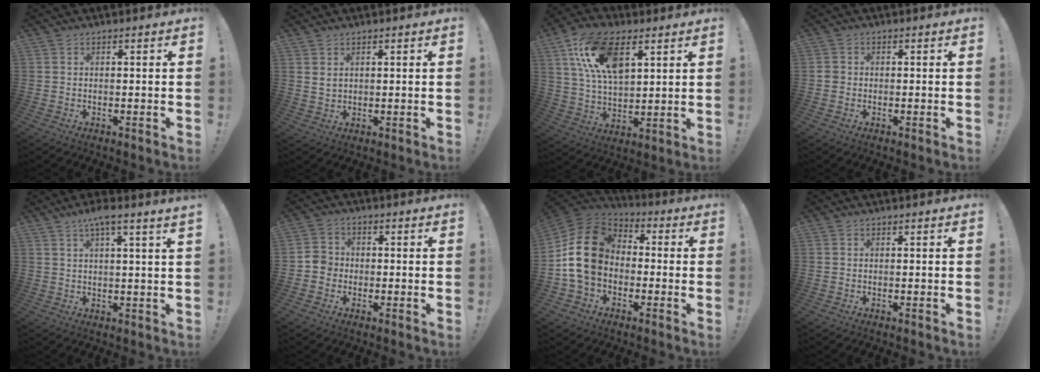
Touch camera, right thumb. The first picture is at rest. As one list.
[{"total": 2.1, "force": [1.2, 1.3, 1.2], "torque": [-0.025, 0.000, 0.024]}, {"total": 17.8, "force": [7.8, 9.5, 12.9], "torque": [-0.230, -0.012, 0.142]}, {"total": 1.4, "force": [-0.5, 1.2, 0.4], "torque": [-0.007, 0.005, -0.008]}, {"total": 5.5, "force": [3.3, -0.1, 4.4], "torque": [-0.072, -0.012, 0.052]}, {"total": 4.6, "force": [-1.5, 4.1, 1.4], "torque": [-0.025, 0.014, -0.028]}, {"total": 17.5, "force": [0.8, 13.6, 11.0], "torque": [-0.185, 0.018, 0.022]}, {"total": 0.0}]